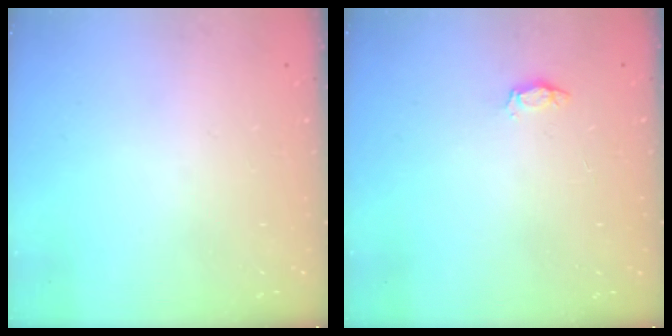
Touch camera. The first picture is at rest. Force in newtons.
{"total": 3.0, "press": 3.0, "slide": 0.4}